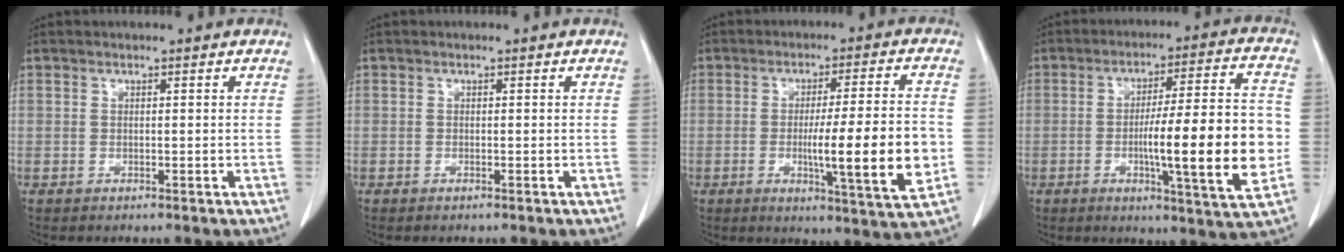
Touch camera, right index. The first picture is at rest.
{"total": 0.0}
{"total": 13.4, "force": [-2.4, -0.1, 13.1], "torque": [-0.201, -0.017, -0.038]}
{"total": 16.8, "force": [-2.7, 0.8, 16.5], "torque": [-0.250, 0.000, -0.042]}